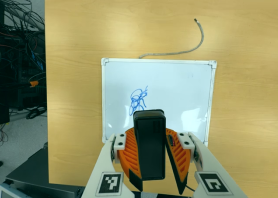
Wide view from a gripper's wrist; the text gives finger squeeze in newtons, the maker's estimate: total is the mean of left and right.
{"total": 10.1, "left": 10.3, "right": 9.8}